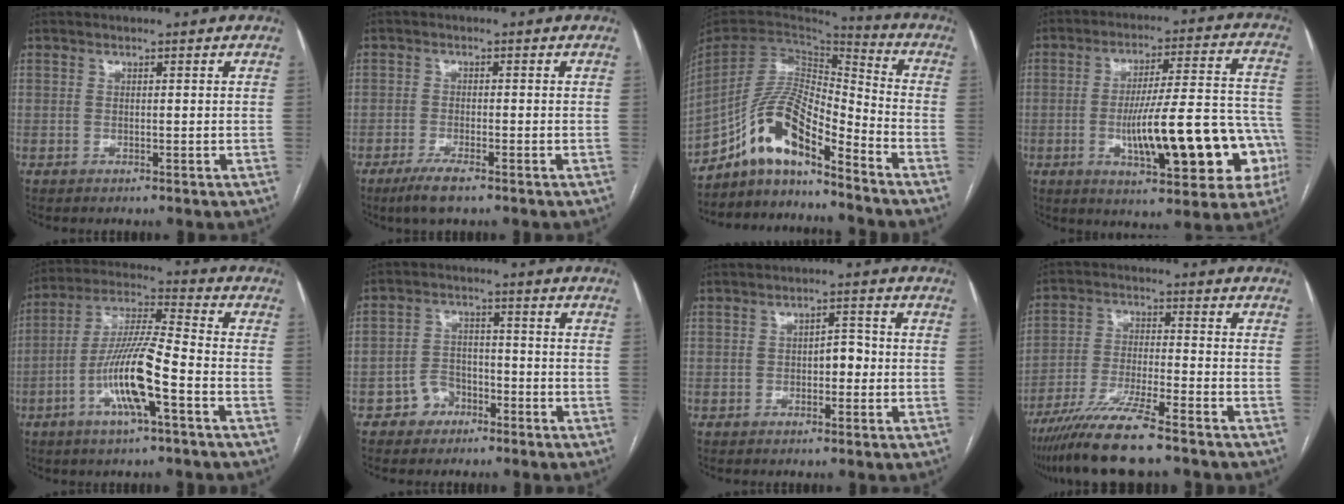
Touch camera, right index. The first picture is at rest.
{"total": 4.0, "force": [-2.8, 0.7, 2.8], "torque": [-0.060, -0.007, -0.050]}
{"total": 13.3, "force": [-9.8, 2.7, 8.5], "torque": [-0.164, 0.023, -0.176]}
{"total": 20.0, "force": [-5.7, 4.4, 18.7], "torque": [-0.216, 0.034, -0.066]}
{"total": 12.9, "force": [-4.6, 1.1, 12.0], "torque": [-0.237, 0.003, -0.088]}
{"total": 4.6, "force": [-2.7, 3.6, 1.0], "torque": [-0.013, 0.018, -0.044]}
{"total": 3.1, "force": [-0.5, 1.7, 2.6], "torque": [-0.037, 0.015, -0.007]}
{"total": 11.6, "force": [-9.1, 0.2, 7.3], "torque": [-0.132, -0.033, -0.161]}